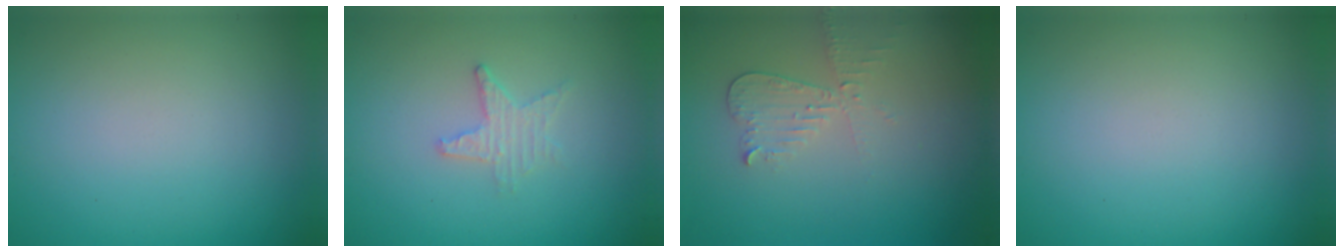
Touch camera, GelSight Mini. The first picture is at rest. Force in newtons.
{"total": 1.7, "press": 1.6, "slide": 0.4}
{"total": 2.1, "press": 2.1, "slide": 0.1}
{"total": 0.0}